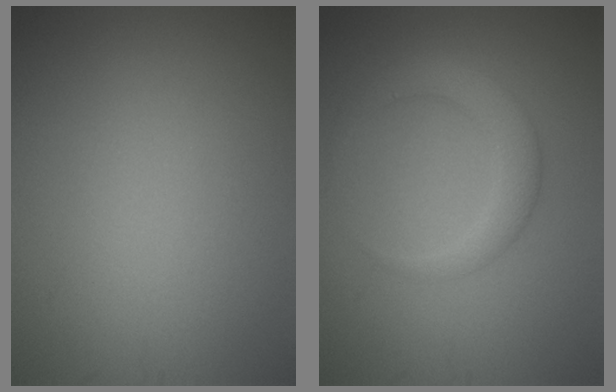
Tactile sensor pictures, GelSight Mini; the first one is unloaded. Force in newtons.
{"total": 3.2, "press": 3.2, "slide": 0.3}